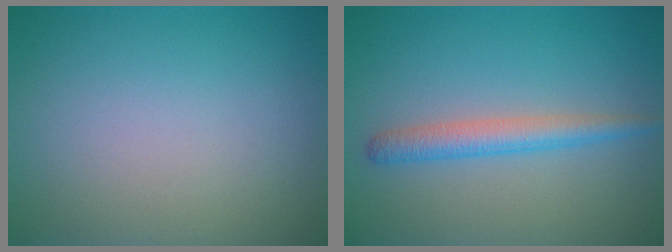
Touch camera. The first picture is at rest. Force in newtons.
{"total": 2.7, "press": 2.7, "slide": 0.1}